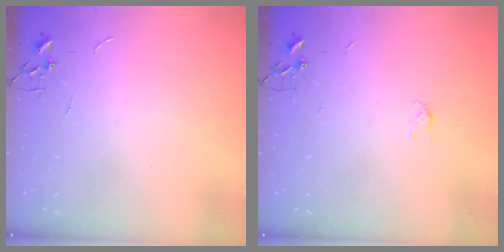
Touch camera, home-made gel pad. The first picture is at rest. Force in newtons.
{"total": 3.1, "press": 3.0, "slide": 0.7}